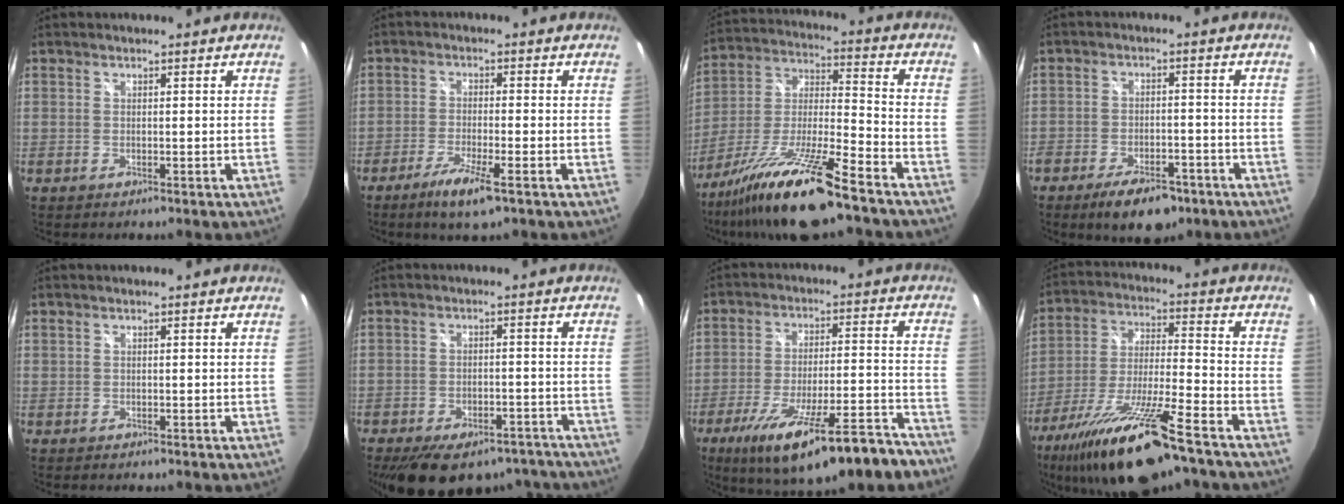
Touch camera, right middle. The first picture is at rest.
{"total": 6.6, "force": [-4.1, 0.8, 5.1], "torque": [-0.116, -0.016, -0.076]}
{"total": 19.0, "force": [-14.0, 1.2, 12.8], "torque": [-0.241, -0.024, -0.252]}
{"total": 10.0, "force": [-7.0, 4.2, 5.7], "torque": [-0.122, -0.009, -0.105]}
{"total": 0.0}
{"total": 18.6, "force": [-14.5, 8.4, 8.0], "torque": [-0.161, 0.007, -0.178]}
{"total": 21.7, "force": [-15.8, 4.3, 14.2], "torque": [-0.240, -0.041, -0.226]}
{"total": 19.9, "force": [-14.3, 2.4, 13.7], "torque": [-0.271, -0.042, -0.250]}